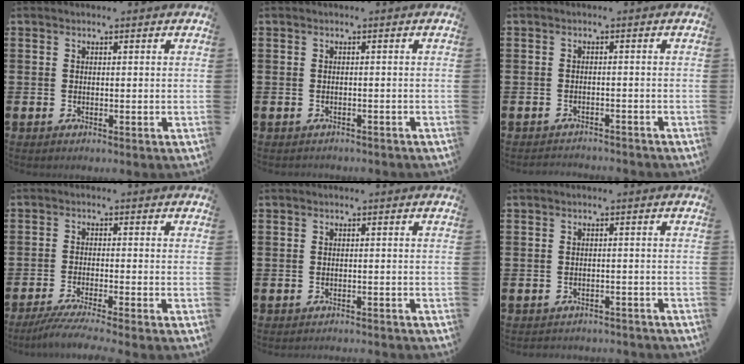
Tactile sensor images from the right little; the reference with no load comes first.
{"total": 0.5, "force": [-0.5, 0.1, -0.1], "torque": [-0.001, 0.000, -0.011]}
{"total": 1.3, "force": [-1.3, -0.1, -0.2], "torque": [-0.001, 0.004, -0.028]}
{"total": 3.5, "force": [-2.8, -0.3, 2.1], "torque": [-0.033, -0.007, -0.050]}
{"total": 0.9, "force": [-0.8, -0.1, -0.1], "torque": [0.000, 0.003, -0.018]}
{"total": 1.4, "force": [-1.4, 0.0, -0.2], "torque": [-0.002, 0.004, -0.031]}